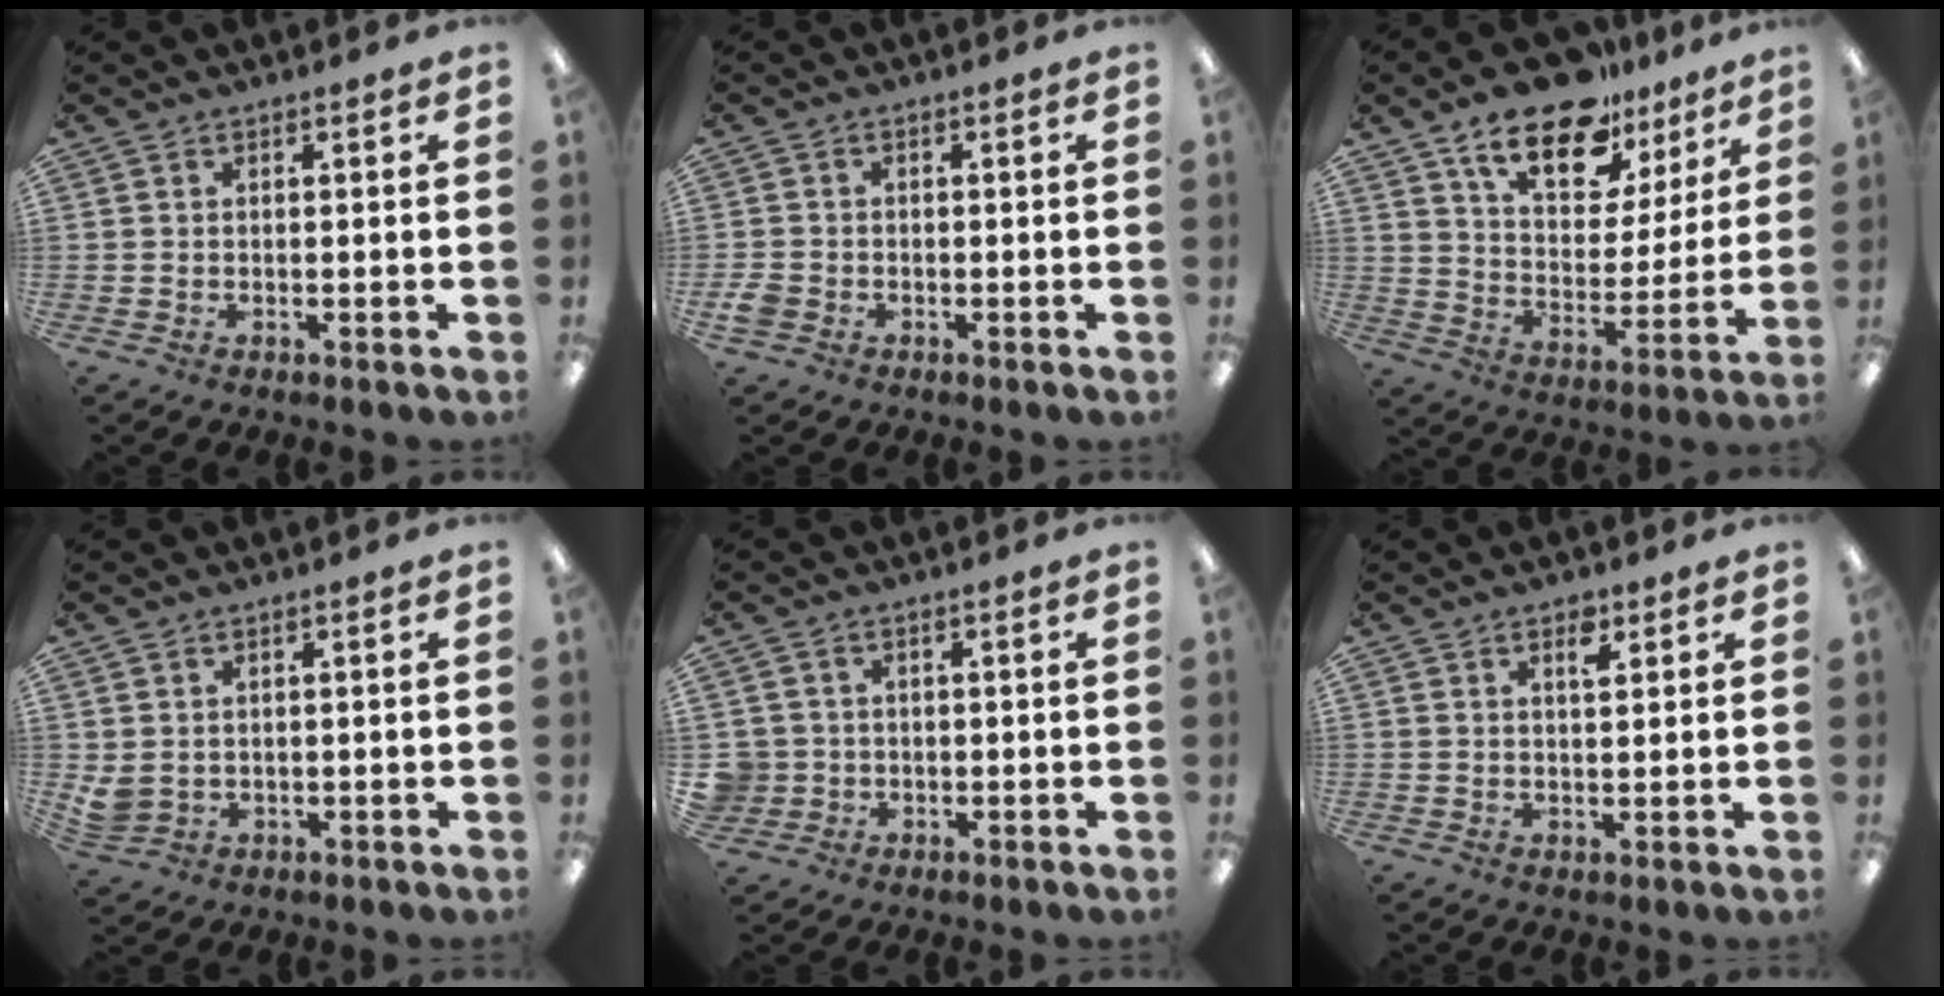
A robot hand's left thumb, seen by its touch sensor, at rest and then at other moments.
{"total": 2.6, "force": [-1.2, 2.1, 1.1], "torque": [-0.024, 0.004, -0.023]}
{"total": 18.7, "force": [12.9, 9.0, 10.1], "torque": [-0.164, -0.068, 0.224]}
{"total": 3.7, "force": [1.5, 3.0, 1.5], "torque": [-0.041, -0.003, 0.029]}
{"total": 3.5, "force": [0.0, 3.5, 0.3], "torque": [-0.013, 0.009, 0.000]}
{"total": 3.3, "force": [2.2, 1.3, 2.2], "torque": [-0.024, -0.007, 0.032]}